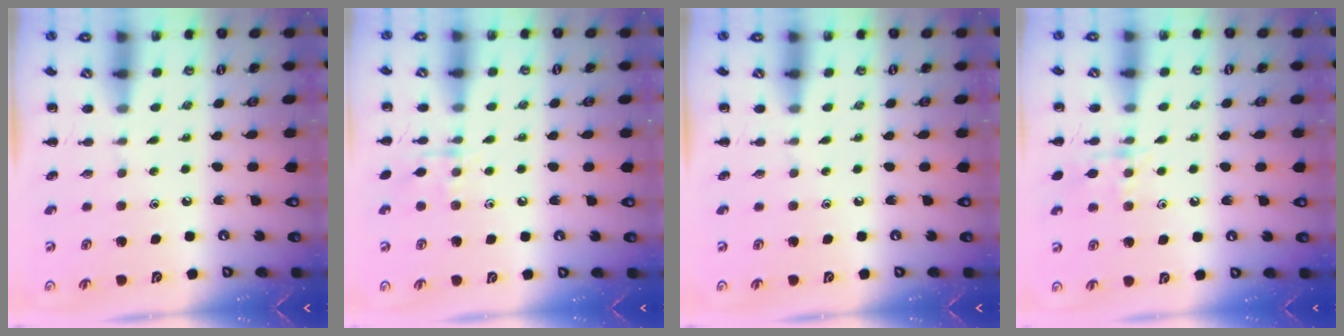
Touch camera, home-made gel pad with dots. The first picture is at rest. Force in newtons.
{"total": 7.4, "press": 7.3, "slide": 1.4}
{"total": 0.0}
{"total": 8.5, "press": 8.5, "slide": 0.9}